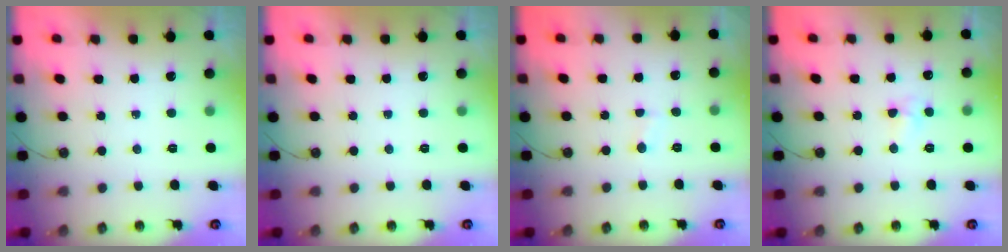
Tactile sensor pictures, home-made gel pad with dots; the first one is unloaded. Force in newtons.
{"total": 0.0}
{"total": 1.7, "press": 1.6, "slide": 0.6}
{"total": 4.7, "press": 4.7, "slide": 0.7}